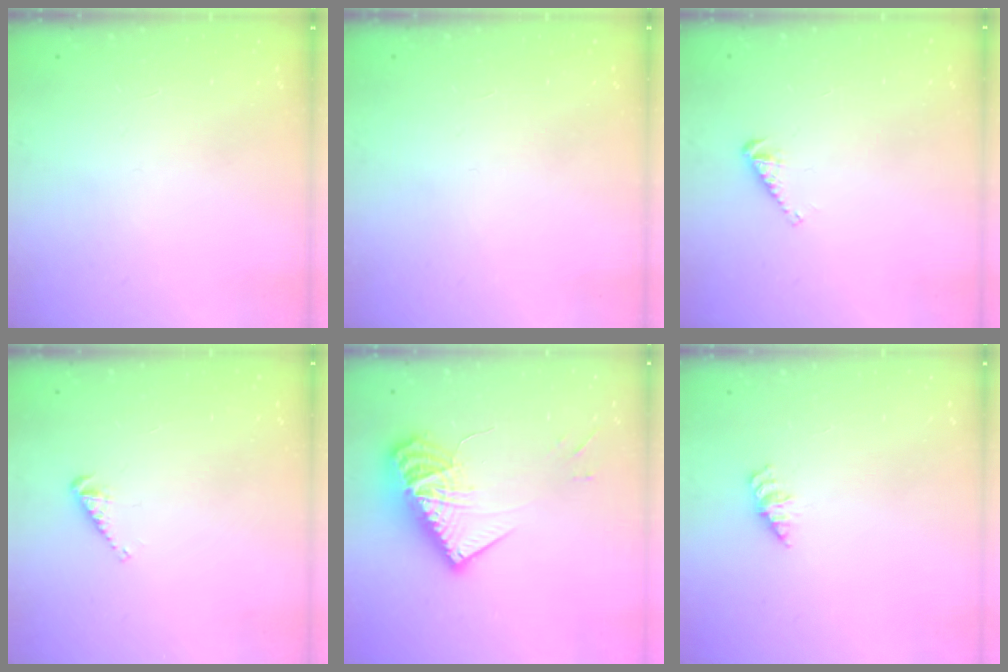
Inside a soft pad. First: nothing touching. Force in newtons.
{"total": 0.0}
{"total": 2.5, "press": 2.5, "slide": 0.1}
{"total": 2.9, "press": 2.9, "slide": 0.3}
{"total": 16.1, "press": 16.1, "slide": 0.7}
{"total": 1.4, "press": 1.3, "slide": 0.2}